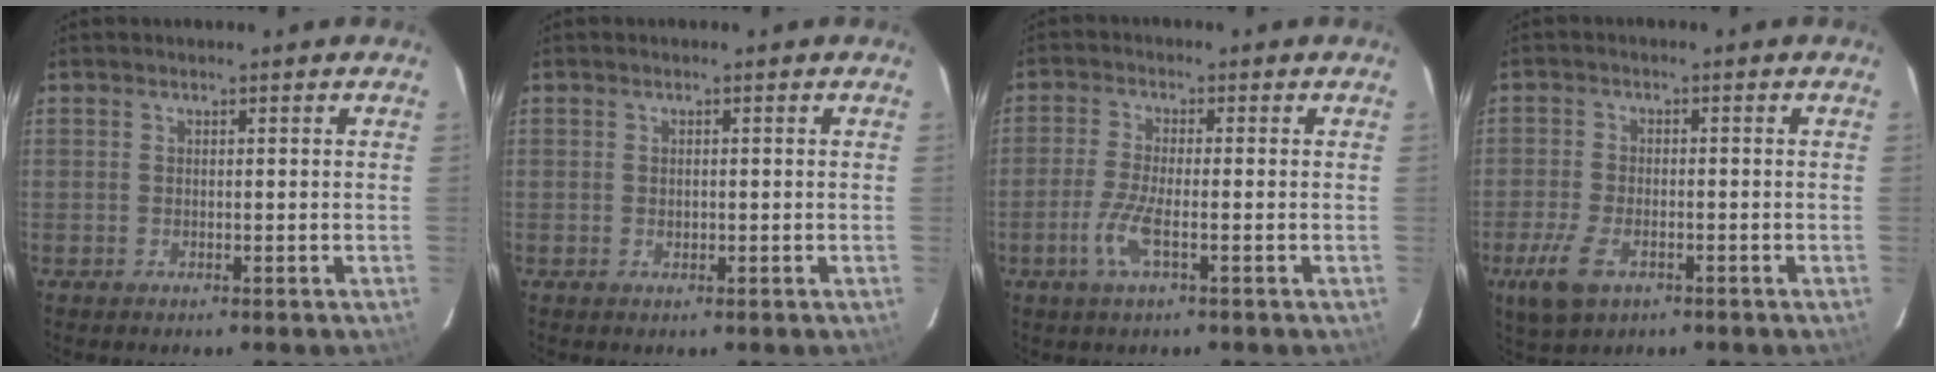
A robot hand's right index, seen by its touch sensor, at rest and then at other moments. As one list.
[{"total": 0.8, "force": [0.0, 0.7, 0.4], "torque": [-0.005, 0.001, 0.001]}, {"total": 5.4, "force": [-2.3, 0.8, 4.9], "torque": [-0.109, -0.006, -0.048]}, {"total": 7.5, "force": [-3.8, 3.8, 5.3], "torque": [-0.132, -0.013, -0.069]}]